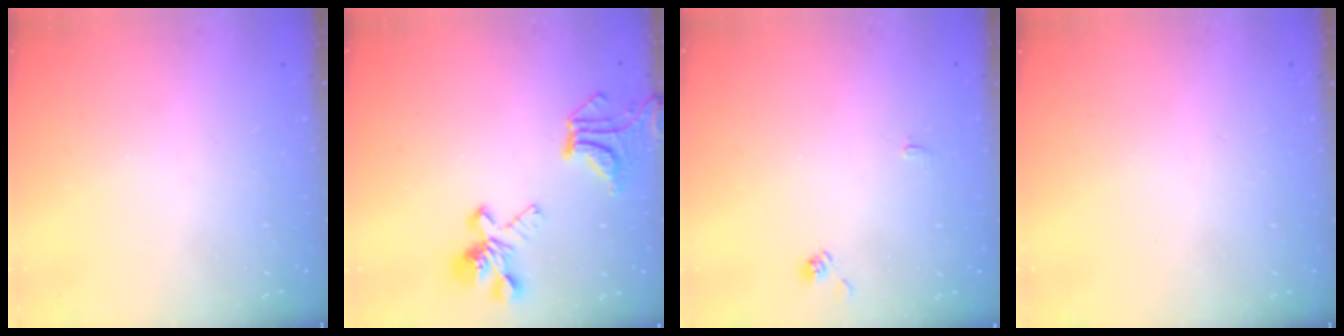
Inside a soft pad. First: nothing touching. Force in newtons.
{"total": 7.5, "press": 7.2, "slide": 2.2}
{"total": 2.1, "press": 2.1, "slide": 0.3}
{"total": 0.0}